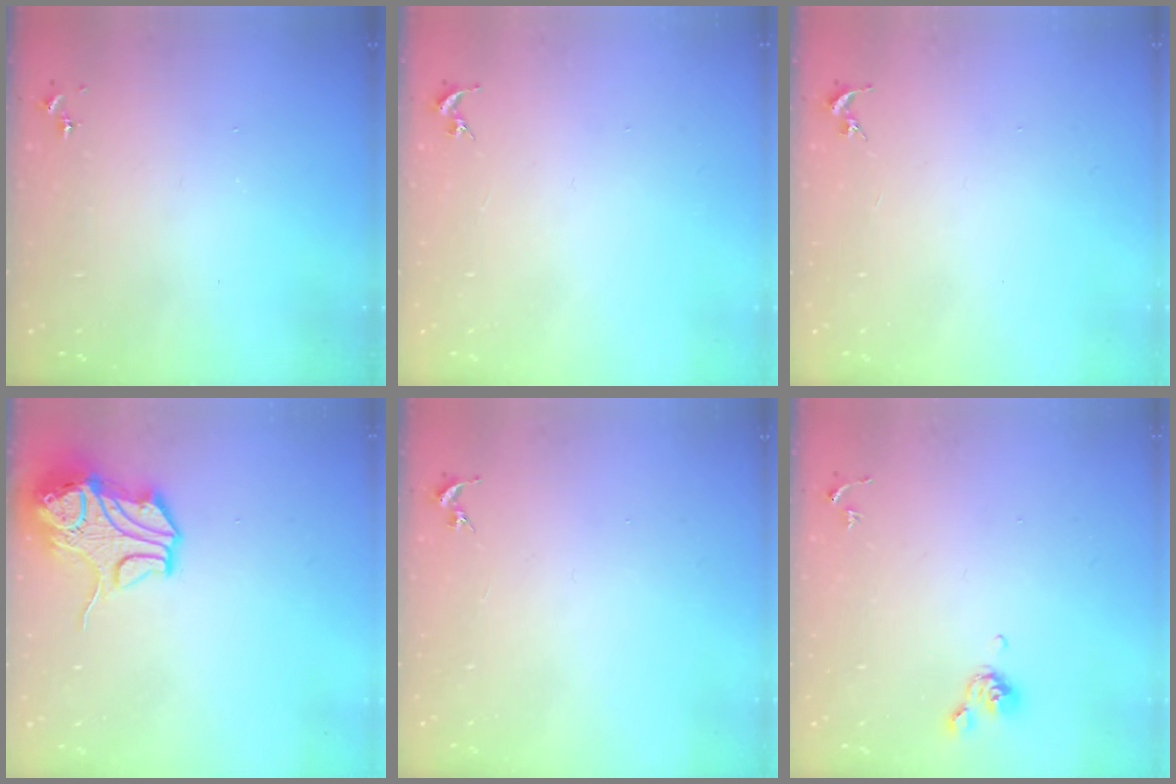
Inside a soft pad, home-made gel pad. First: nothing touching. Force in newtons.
{"total": 0.0}
{"total": 0.0}
{"total": 13.5, "press": 13.4, "slide": 2.1}
{"total": 0.0}
{"total": 6.6, "press": 6.4, "slide": 1.5}